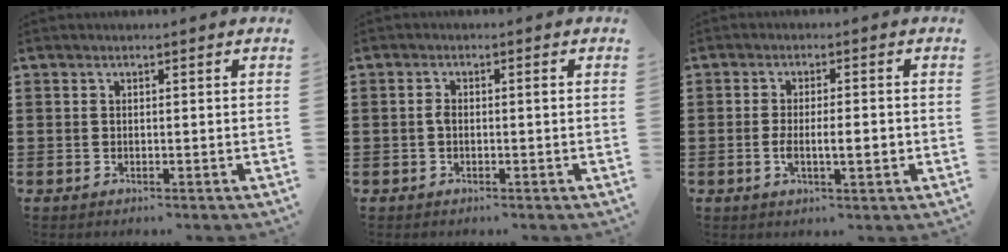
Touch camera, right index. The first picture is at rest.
{"total": 1.4, "force": [-0.1, 0.5, 1.3], "torque": [-0.025, 0.001, -0.004]}
{"total": 4.8, "force": [-1.0, 1.1, 4.6], "torque": [-0.070, -0.001, -0.020]}